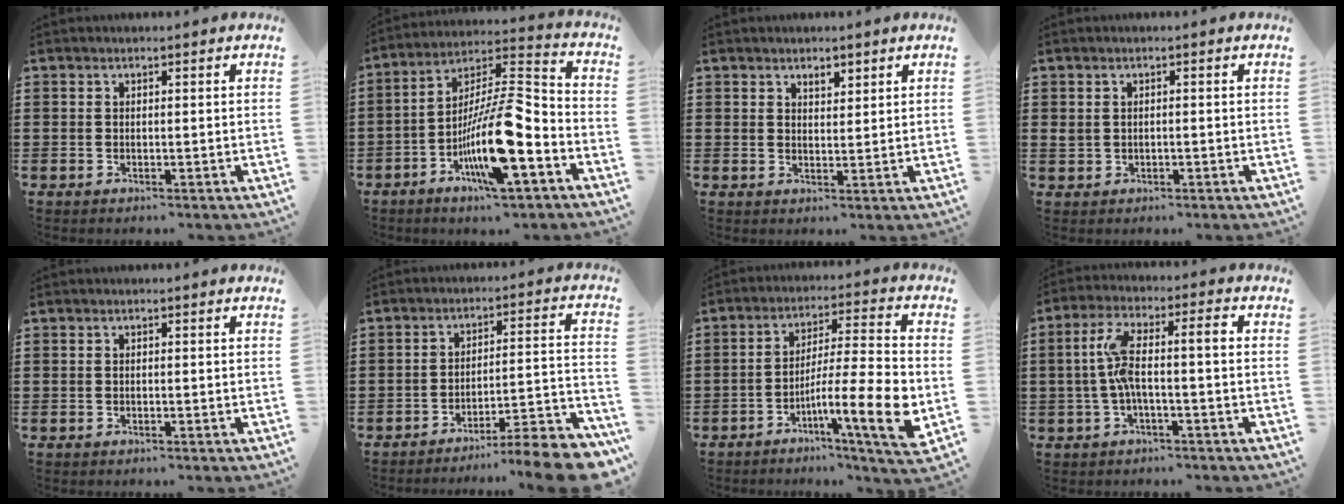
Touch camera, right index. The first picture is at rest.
{"total": 14.5, "force": [-5.9, 3.0, 12.9], "torque": [-0.262, -0.013, -0.113]}
{"total": 1.9, "force": [1.6, 0.8, 0.7], "torque": [-0.009, 0.000, 0.027]}
{"total": 0.9, "force": [0.2, 0.7, 0.6], "torque": [-0.014, 0.005, 0.002]}
{"total": 0.0}
{"total": 7.7, "force": [-6.9, 0.0, 3.5], "torque": [-0.044, -0.002, -0.133]}
{"total": 12.7, "force": [-4.3, 1.6, 11.8], "torque": [-0.198, -0.008, -0.075]}
{"total": 7.4, "force": [-0.5, 1.6, 7.2], "torque": [-0.151, 0.001, -0.019]}